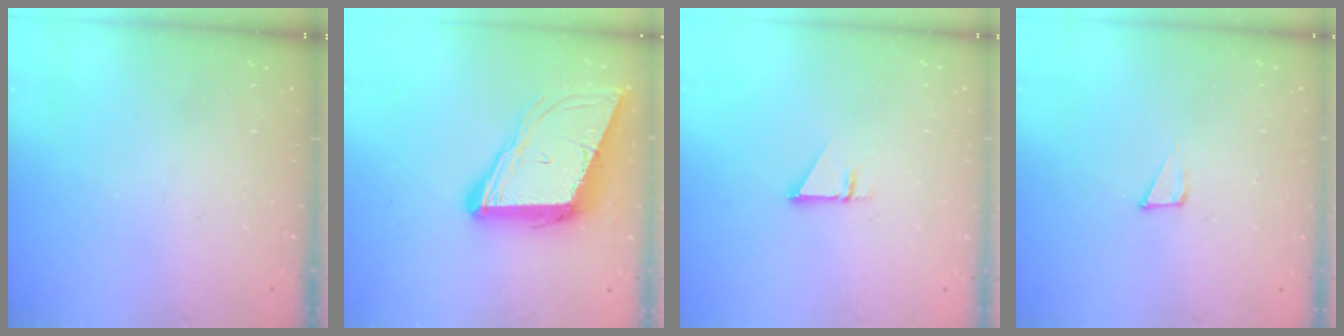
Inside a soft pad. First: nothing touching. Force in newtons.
{"total": 12.0, "press": 11.5, "slide": 3.7}
{"total": 1.0, "press": 1.0, "slide": 0.1}
{"total": 5.0, "press": 4.9, "slide": 0.8}